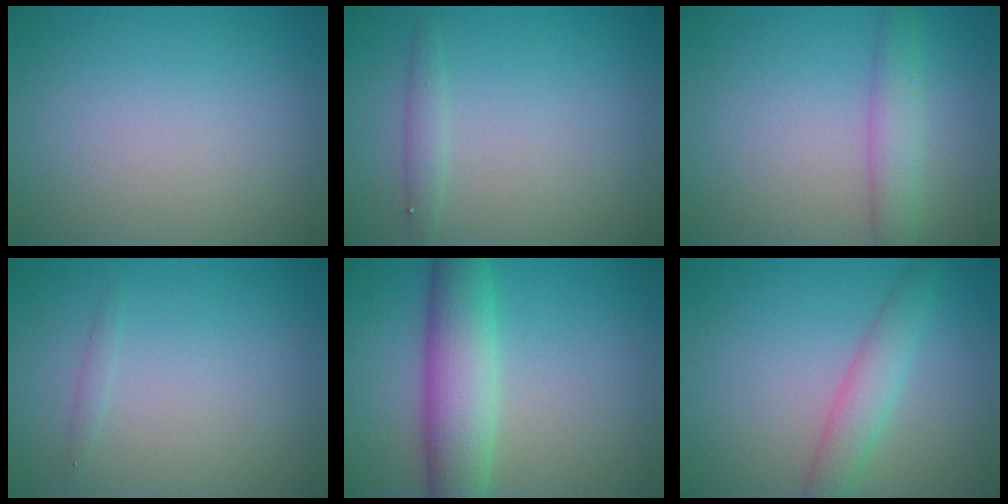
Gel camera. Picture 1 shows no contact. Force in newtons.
{"total": 0.7, "press": 0.7, "slide": 0.1}
{"total": 2.9, "press": 2.9, "slide": 0.1}
{"total": 0.6, "press": 0.6, "slide": 0.0}
{"total": 6.6, "press": 6.6, "slide": 0.2}
{"total": 3.0, "press": 3.0, "slide": 0.1}